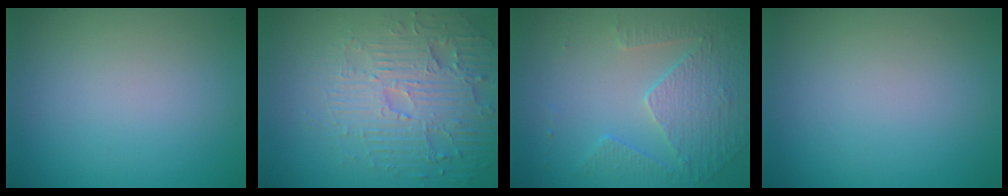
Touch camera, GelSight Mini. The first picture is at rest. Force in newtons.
{"total": 5.4, "press": 4.7, "slide": 2.7}
{"total": 4.1, "press": 3.4, "slide": 2.2}
{"total": 0.0}